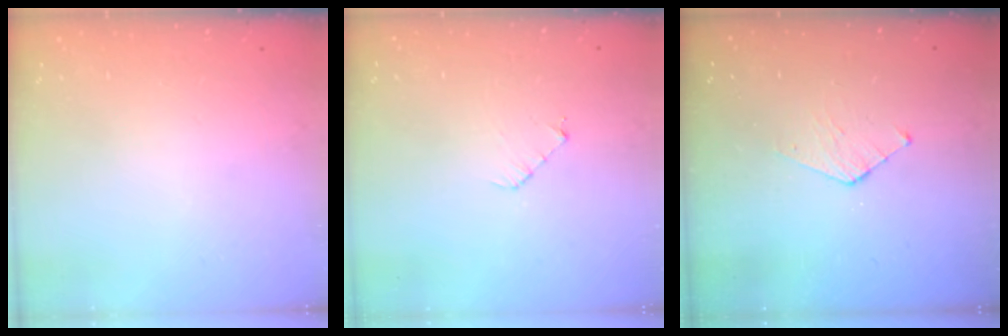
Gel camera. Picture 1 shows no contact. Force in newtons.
{"total": 3.4, "press": 3.4, "slide": 0.3}
{"total": 3.7, "press": 3.7, "slide": 0.3}